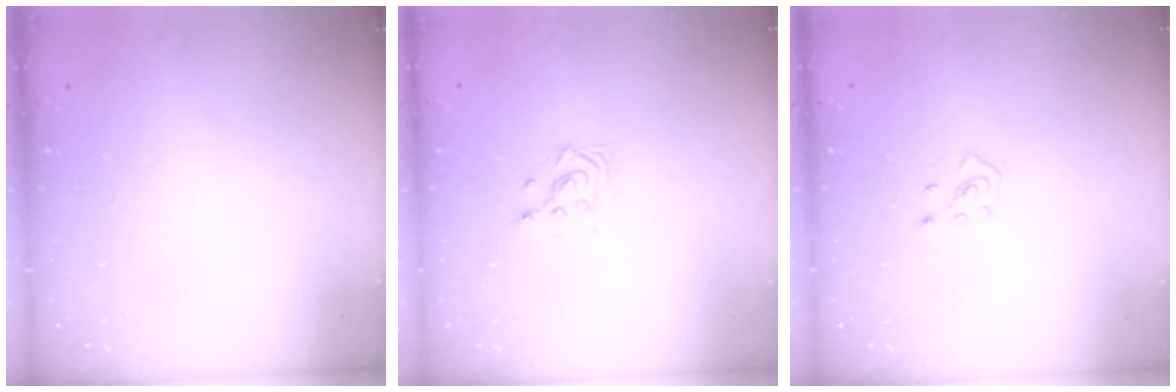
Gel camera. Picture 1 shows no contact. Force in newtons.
{"total": 2.9, "press": 2.9, "slide": 0.1}
{"total": 4.2, "press": 4.1, "slide": 0.7}